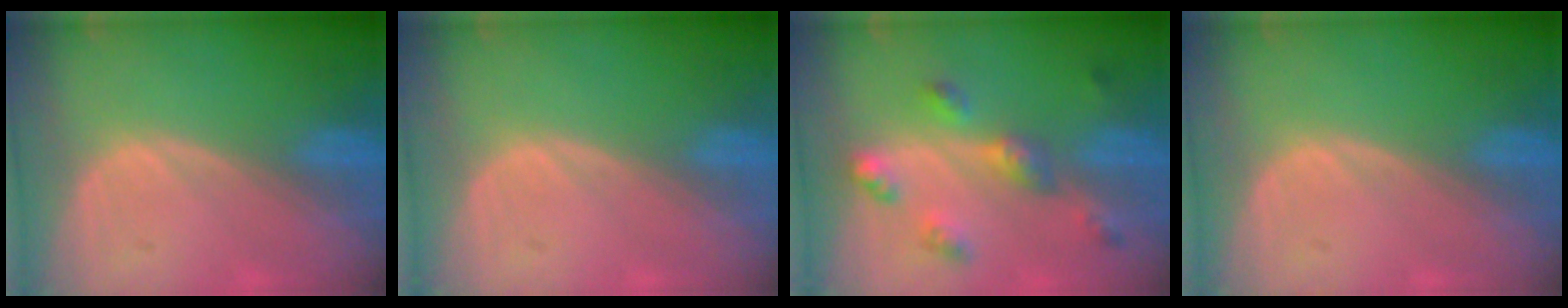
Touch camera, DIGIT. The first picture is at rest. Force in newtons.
{"total": 0.0}
{"total": 6.4, "press": 5.7, "slide": 2.9}
{"total": 0.0}